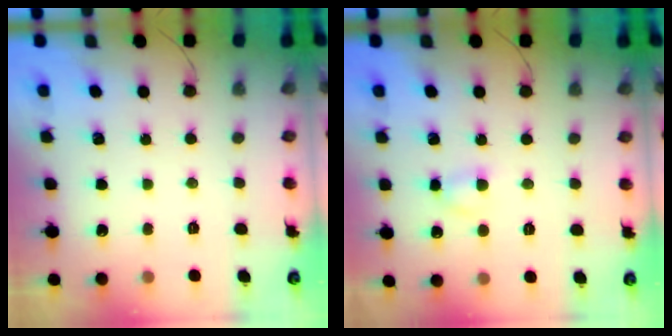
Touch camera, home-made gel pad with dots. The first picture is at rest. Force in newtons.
{"total": 2.8, "press": 2.5, "slide": 1.2}